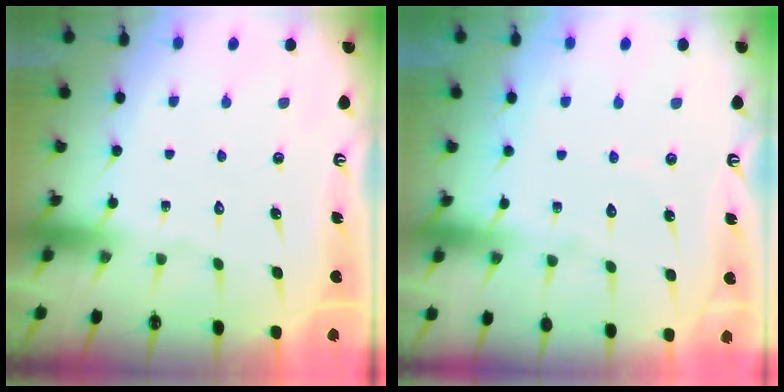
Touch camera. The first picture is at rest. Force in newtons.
{"total": 2.5, "press": 2.5, "slide": 0.2}